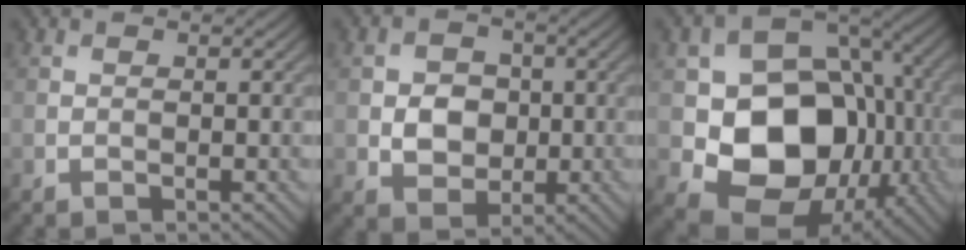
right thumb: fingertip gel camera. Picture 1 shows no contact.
{"total": 4.8, "force": [-0.2, 4.0, 2.5], "torque": [-0.051, -0.001, -0.011]}
{"total": 15.0, "force": [-1.8, 11.5, 9.5], "torque": [-0.143, -0.030, -0.032]}